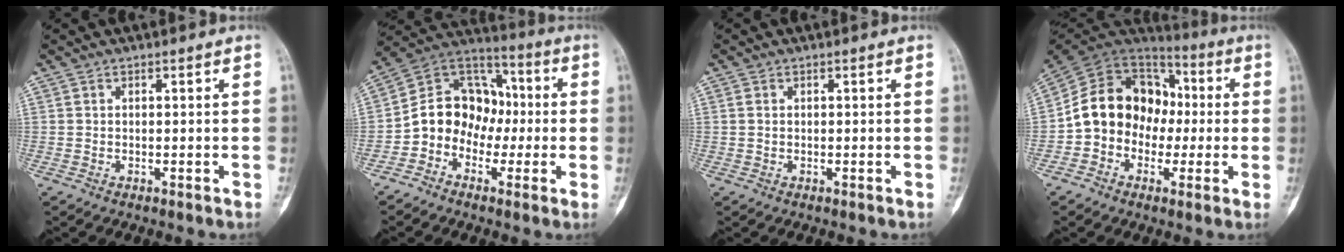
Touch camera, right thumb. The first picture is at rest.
{"total": 12.7, "force": [-2.4, 10.5, 6.6], "torque": [-0.078, 0.057, -0.058]}
{"total": 0.8, "force": [0.2, 0.5, 0.6], "torque": [-0.013, 0.002, 0.005]}
{"total": 16.0, "force": [-1.4, 13.2, 9.0], "torque": [-0.121, 0.048, -0.034]}